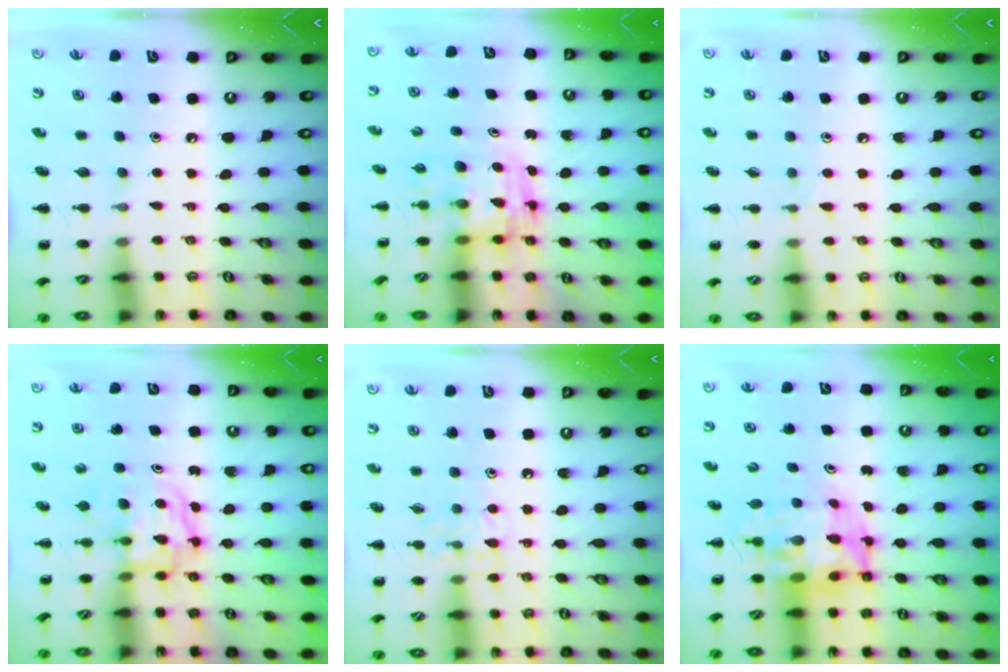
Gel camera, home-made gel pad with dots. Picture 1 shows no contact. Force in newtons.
{"total": 3.6, "press": 3.5, "slide": 0.7}
{"total": 5.1, "press": 4.8, "slide": 1.8}
{"total": 3.8, "press": 3.8, "slide": 0.5}
{"total": 7.7, "press": 7.6, "slide": 1.0}
{"total": 8.0, "press": 7.7, "slide": 2.2}